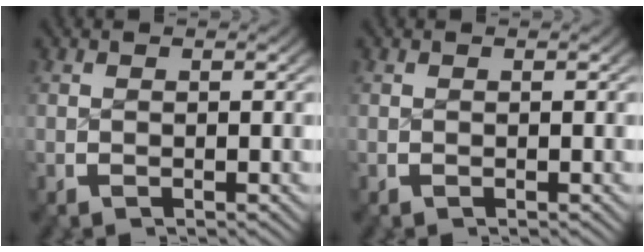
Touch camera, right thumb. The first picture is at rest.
{"total": 0.0}